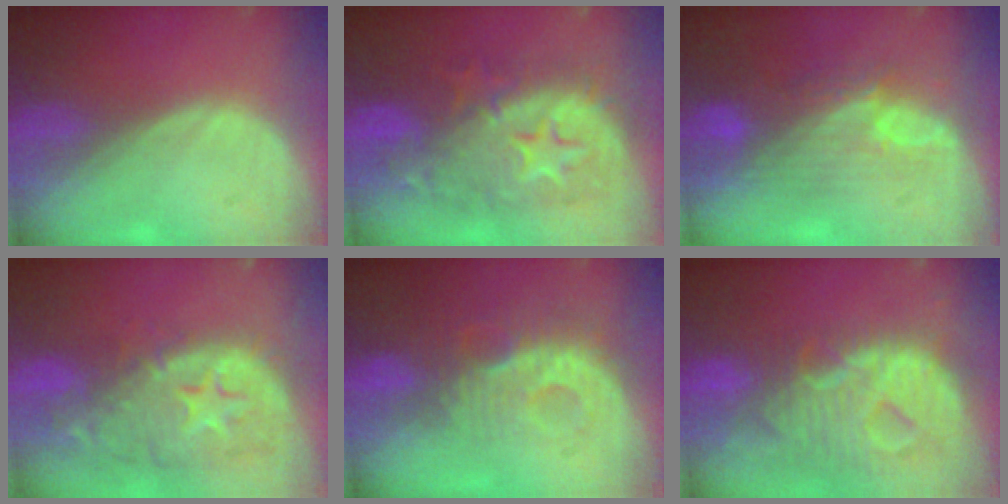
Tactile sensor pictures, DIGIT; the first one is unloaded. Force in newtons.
{"total": 12.6, "press": 12.5, "slide": 1.2}
{"total": 9.7, "press": 8.2, "slide": 5.2}
{"total": 14.0, "press": 11.3, "slide": 8.3}
{"total": 9.3, "press": 8.3, "slide": 4.2}
{"total": 13.1, "press": 11.1, "slide": 6.9}